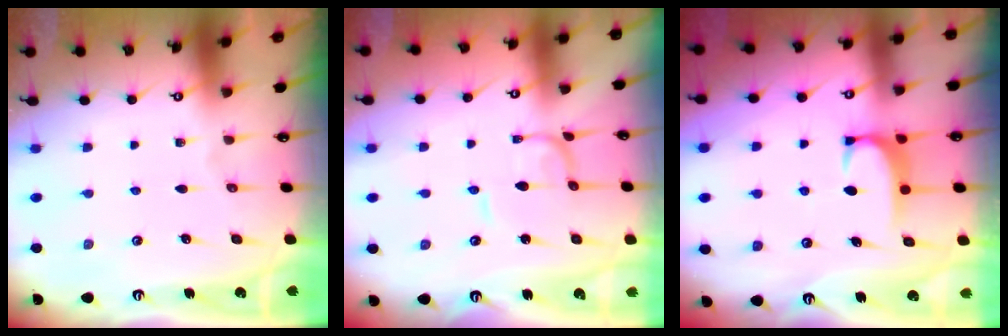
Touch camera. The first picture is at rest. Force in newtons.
{"total": 1.6, "press": 1.6, "slide": 0.1}
{"total": 1.7, "press": 1.6, "slide": 0.5}